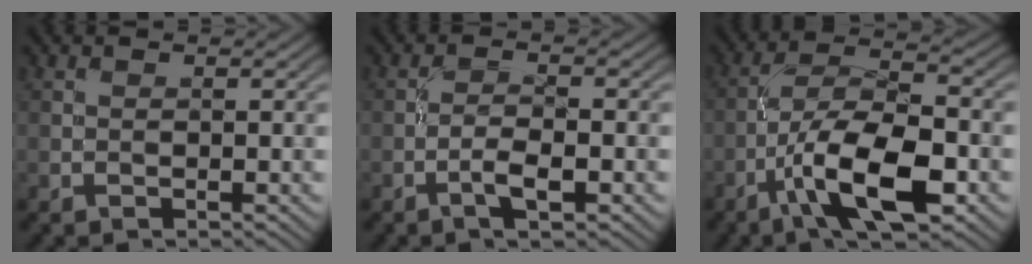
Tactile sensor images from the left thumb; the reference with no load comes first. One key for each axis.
{"total": 2.9, "fx": -1.5, "fy": 0.7, "fz": 2.4, "tx": -0.051, "ty": 0.005, "tz": -0.036}
{"total": 11.1, "fx": -4.9, "fy": 3.8, "fz": 9.2, "tx": -0.162, "ty": 0.005, "tz": -0.097}